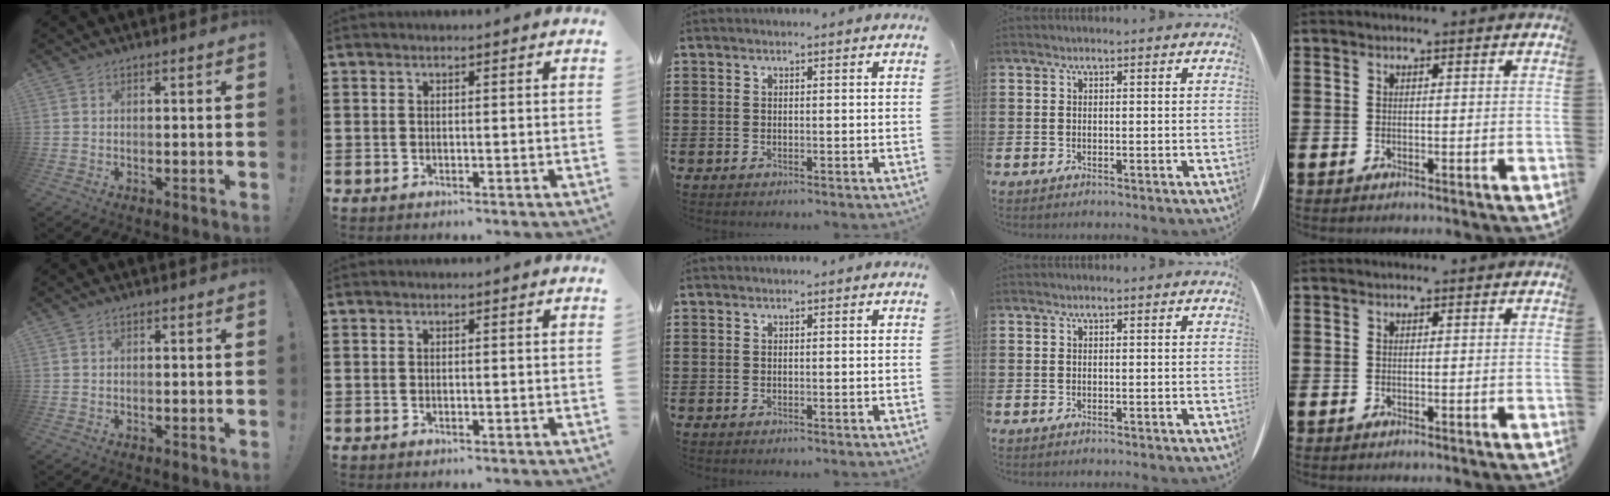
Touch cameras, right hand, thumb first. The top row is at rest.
{}